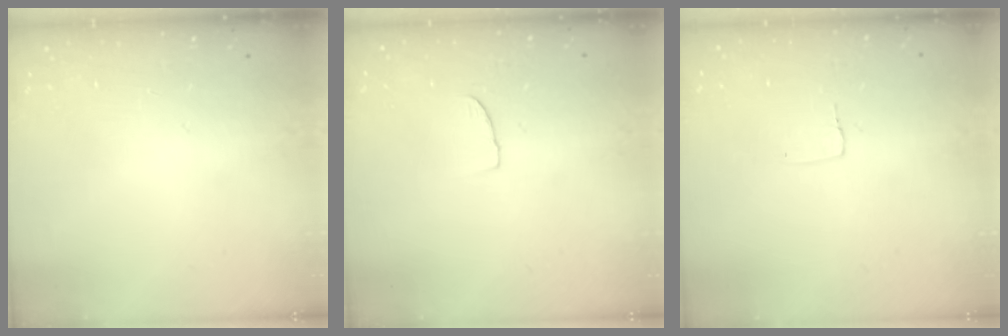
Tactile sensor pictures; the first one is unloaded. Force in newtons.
{"total": 3.3, "press": 3.3, "slide": 0.3}
{"total": 3.3, "press": 3.3, "slide": 0.1}